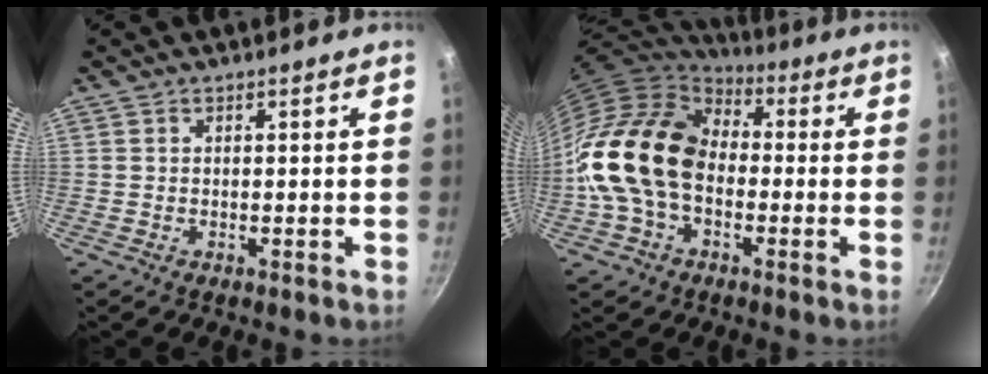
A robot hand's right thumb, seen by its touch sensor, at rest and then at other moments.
{"total": 18.8, "force": [-1.8, 13.4, 13.1], "torque": [-0.219, 0.044, -0.047]}